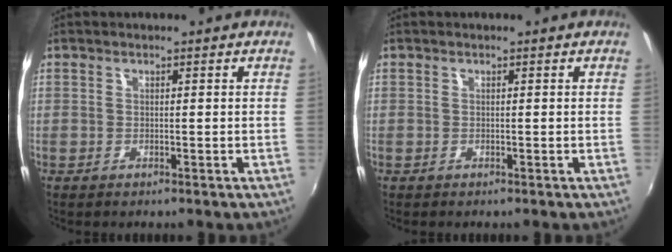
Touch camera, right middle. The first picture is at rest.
{"total": 0.0}